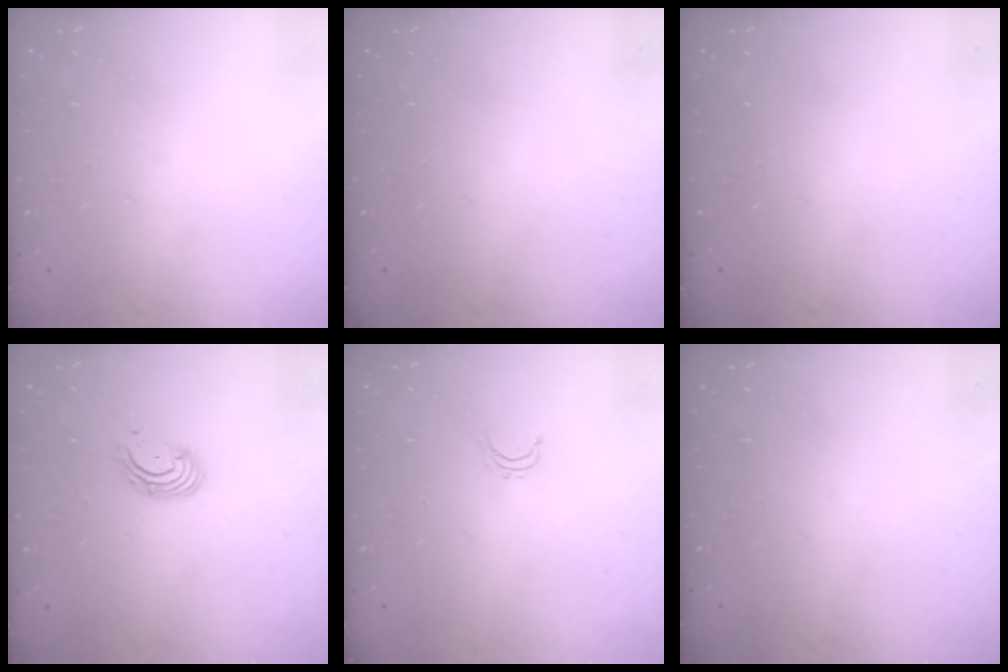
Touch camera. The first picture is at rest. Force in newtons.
{"total": 0.0}
{"total": 0.0}
{"total": 2.9, "press": 2.9, "slide": 0.1}
{"total": 3.7, "press": 3.7, "slide": 0.3}
{"total": 0.0}